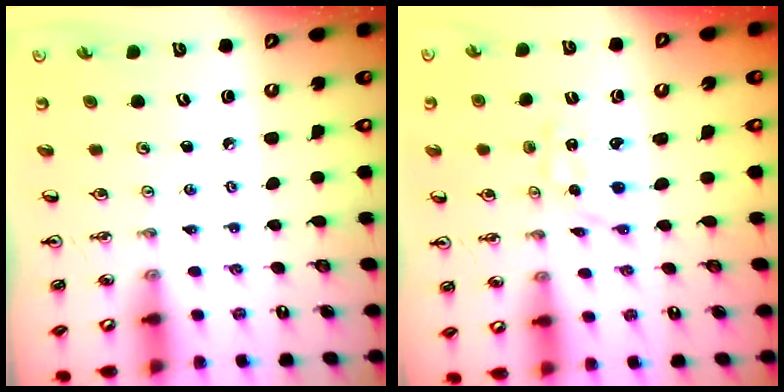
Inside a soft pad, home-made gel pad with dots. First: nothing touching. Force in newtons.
{"total": 1.5, "press": 1.5, "slide": 0.1}